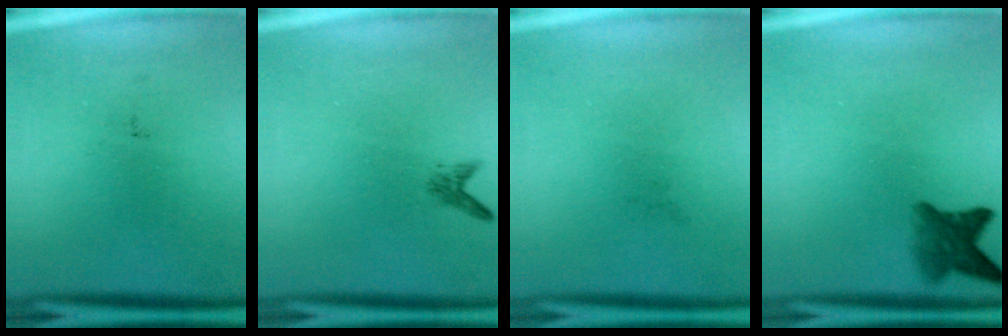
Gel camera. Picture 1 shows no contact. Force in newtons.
{"total": 1.1}
{"total": 0.0}
{"total": 4.3}